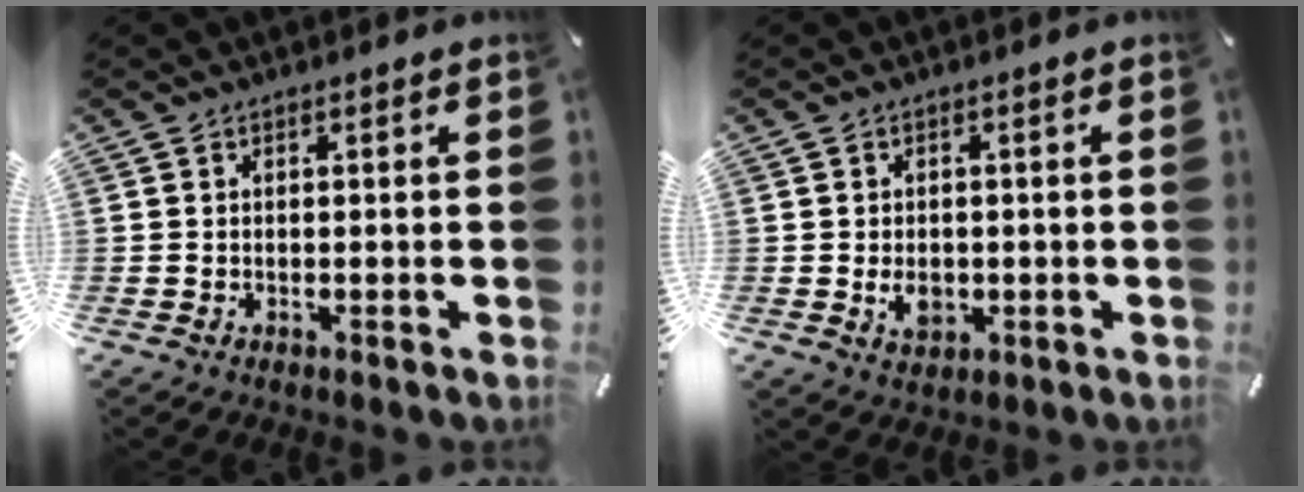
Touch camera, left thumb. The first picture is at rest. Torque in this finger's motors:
{"motor_torque": [0.49, 1.35, 0.06, 0.02, 0.00]}